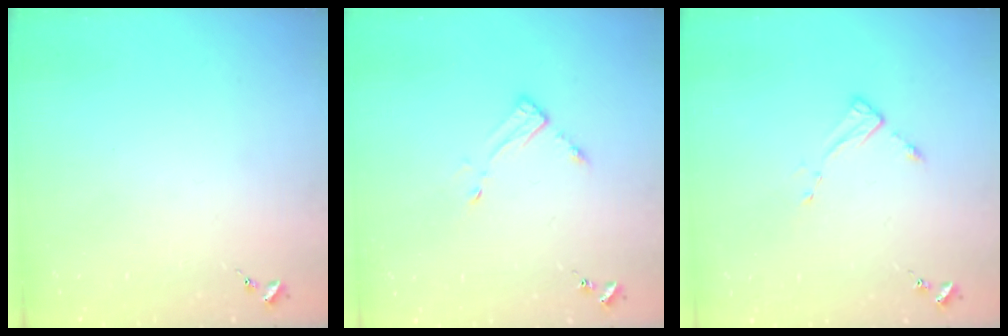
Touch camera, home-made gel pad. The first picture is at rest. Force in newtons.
{"total": 3.0, "press": 3.0, "slide": 0.3}
{"total": 2.7, "press": 2.7, "slide": 0.4}